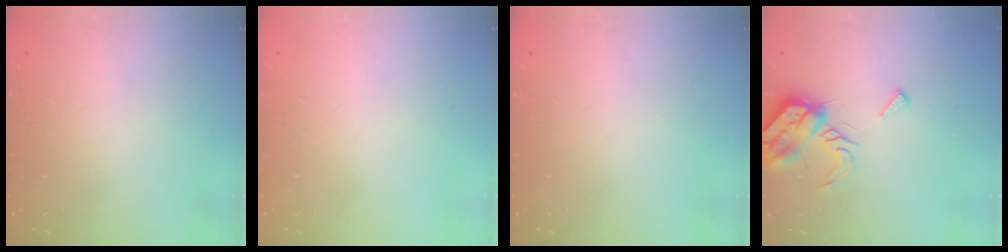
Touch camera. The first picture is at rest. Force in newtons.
{"total": 0.0}
{"total": 0.0}
{"total": 8.6, "press": 8.6, "slide": 0.7}